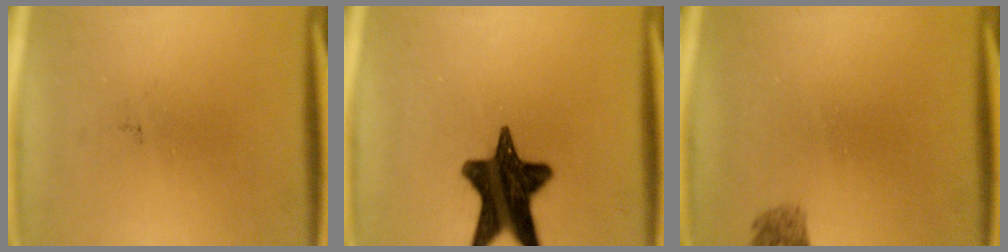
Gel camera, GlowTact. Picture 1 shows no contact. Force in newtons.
{"total": 15.6}
{"total": 1.4}